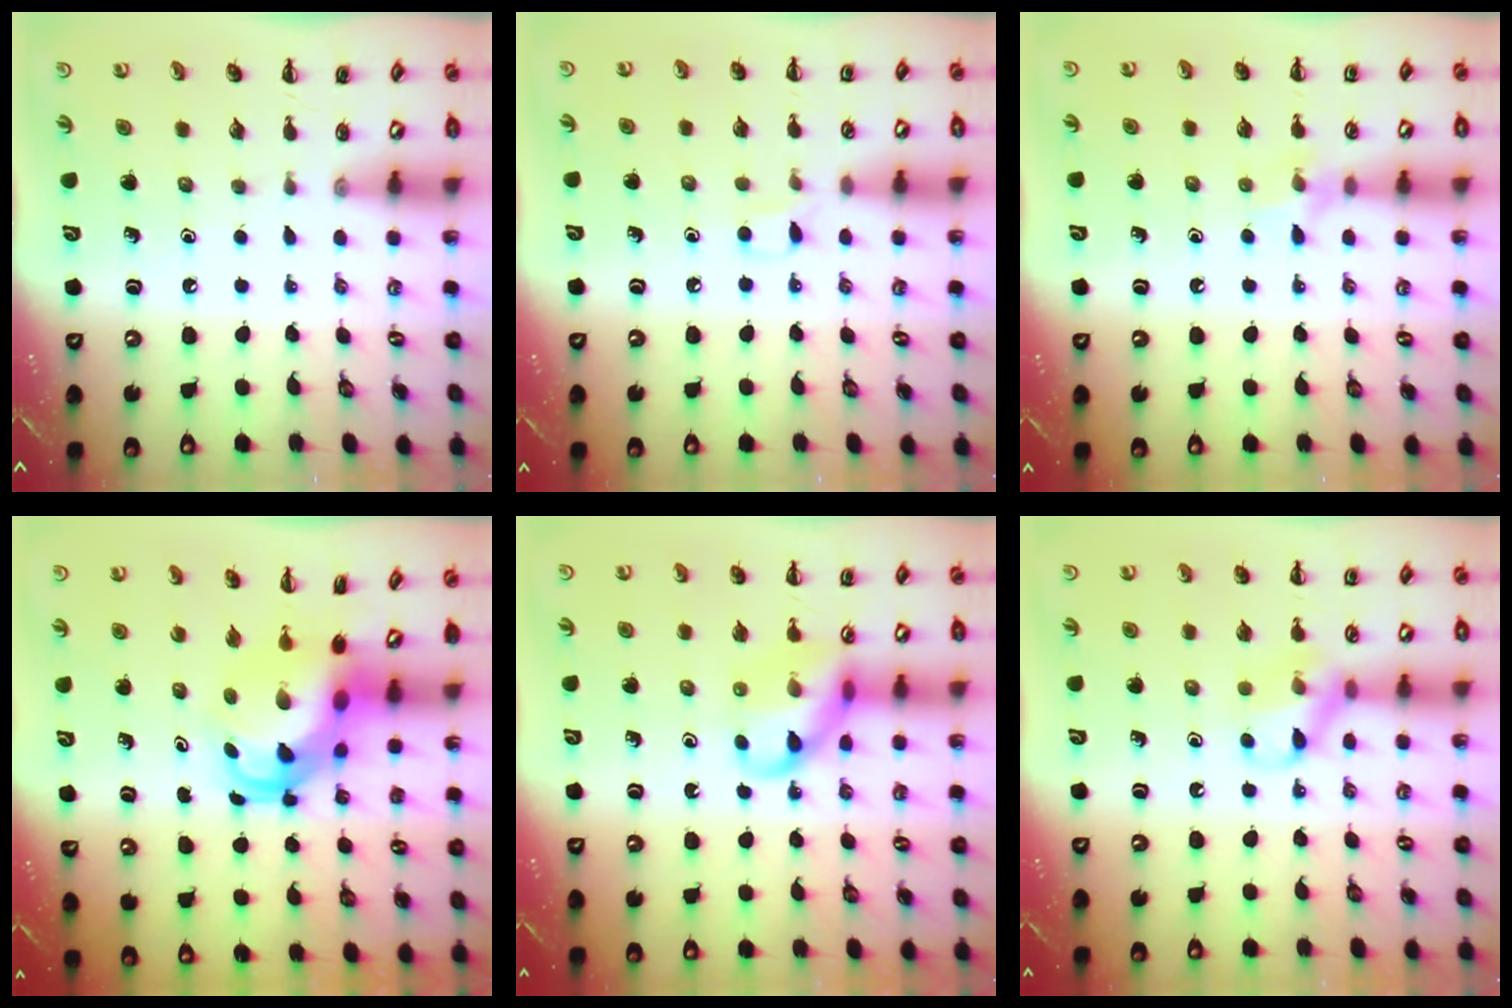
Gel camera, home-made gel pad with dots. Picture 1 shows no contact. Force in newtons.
{"total": 4.1, "press": 4.0, "slide": 1.0}
{"total": 6.7, "press": 6.5, "slide": 1.2}
{"total": 5.9, "press": 5.6, "slide": 1.7}
{"total": 11.9, "press": 11.7, "slide": 1.9}
{"total": 10.9, "press": 10.8, "slide": 1.3}